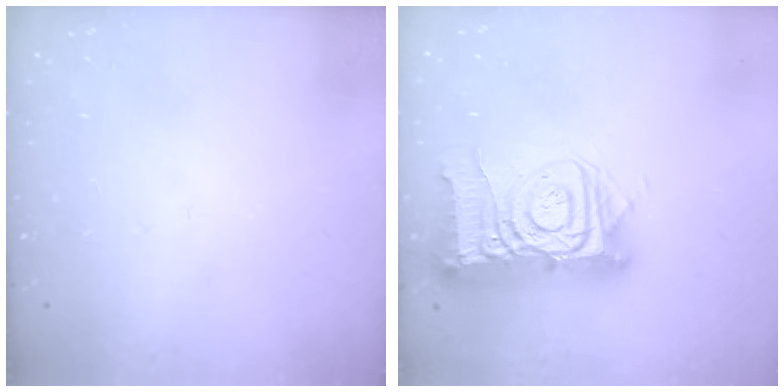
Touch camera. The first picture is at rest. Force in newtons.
{"total": 17.8, "press": 17.7, "slide": 1.9}